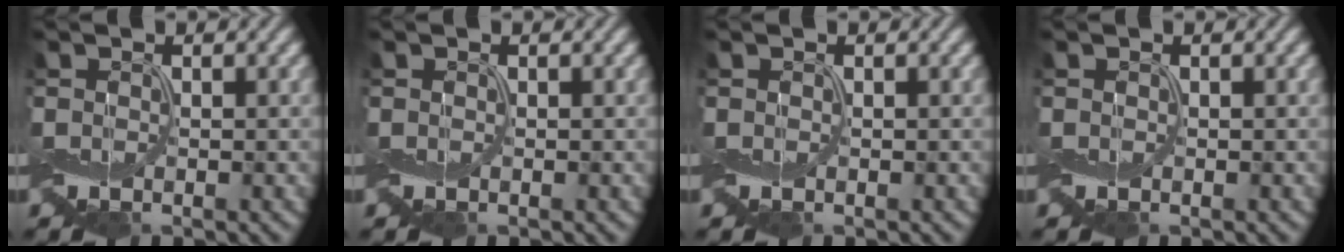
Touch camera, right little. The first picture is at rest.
{"total": 0.0}
{"total": 0.0}
{"total": 0.0}